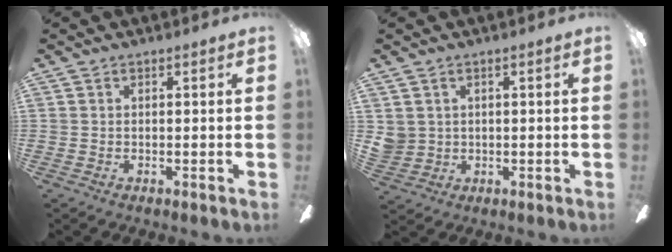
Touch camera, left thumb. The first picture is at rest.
{"total": 3.3, "force": [1.4, 2.9, 0.0], "torque": [-0.012, 0.004, 0.028]}